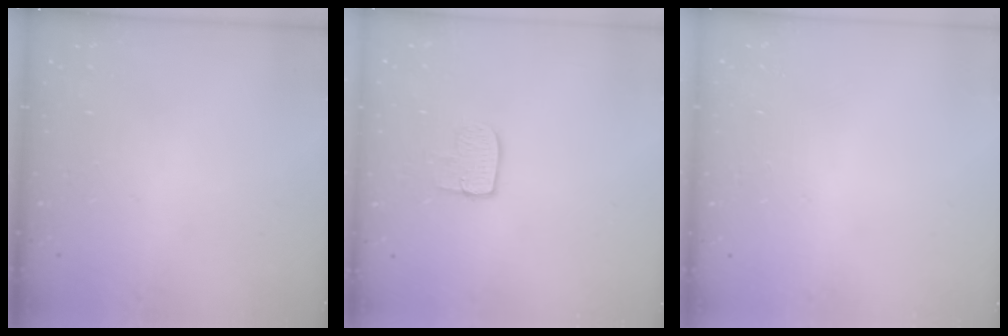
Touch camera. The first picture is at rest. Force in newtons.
{"total": 6.9, "press": 6.9, "slide": 0.2}
{"total": 0.0}